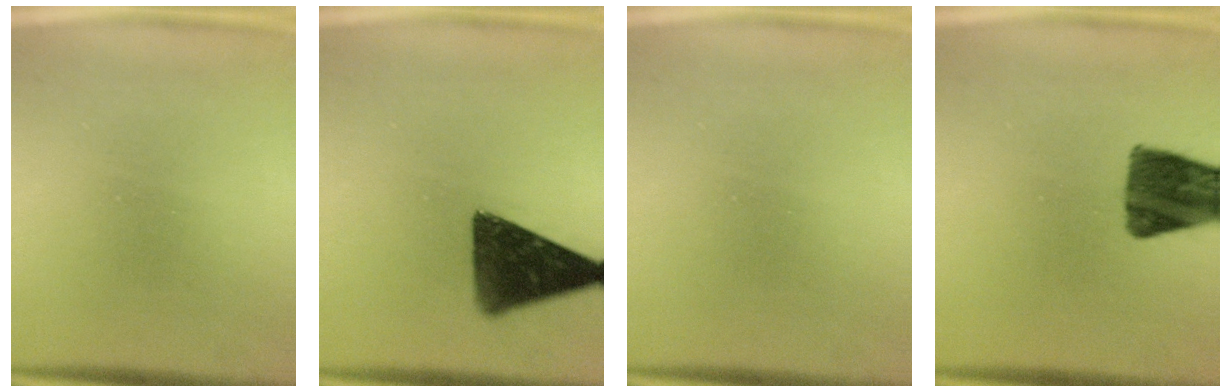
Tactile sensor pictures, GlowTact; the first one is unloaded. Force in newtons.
{"total": 12.6}
{"total": 0.0}
{"total": 11.8}